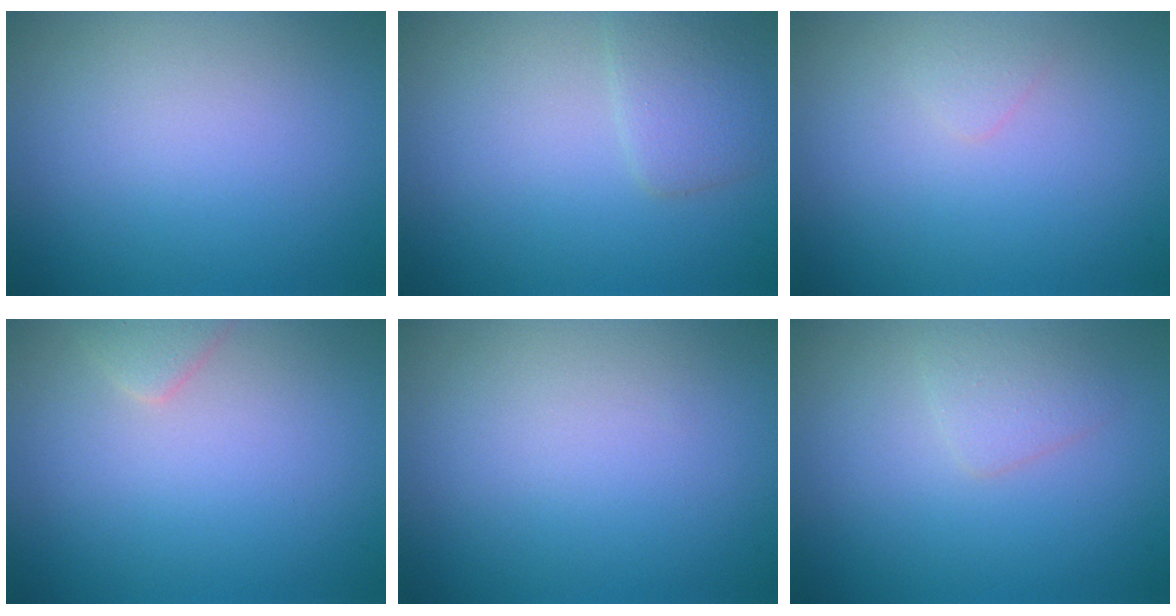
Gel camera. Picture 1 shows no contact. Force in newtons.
{"total": 2.2, "press": 2.2, "slide": 0.1}
{"total": 0.7, "press": 0.7, "slide": 0.0}
{"total": 1.6, "press": 1.6, "slide": 0.1}
{"total": 0.0}
{"total": 1.5, "press": 1.5, "slide": 0.1}